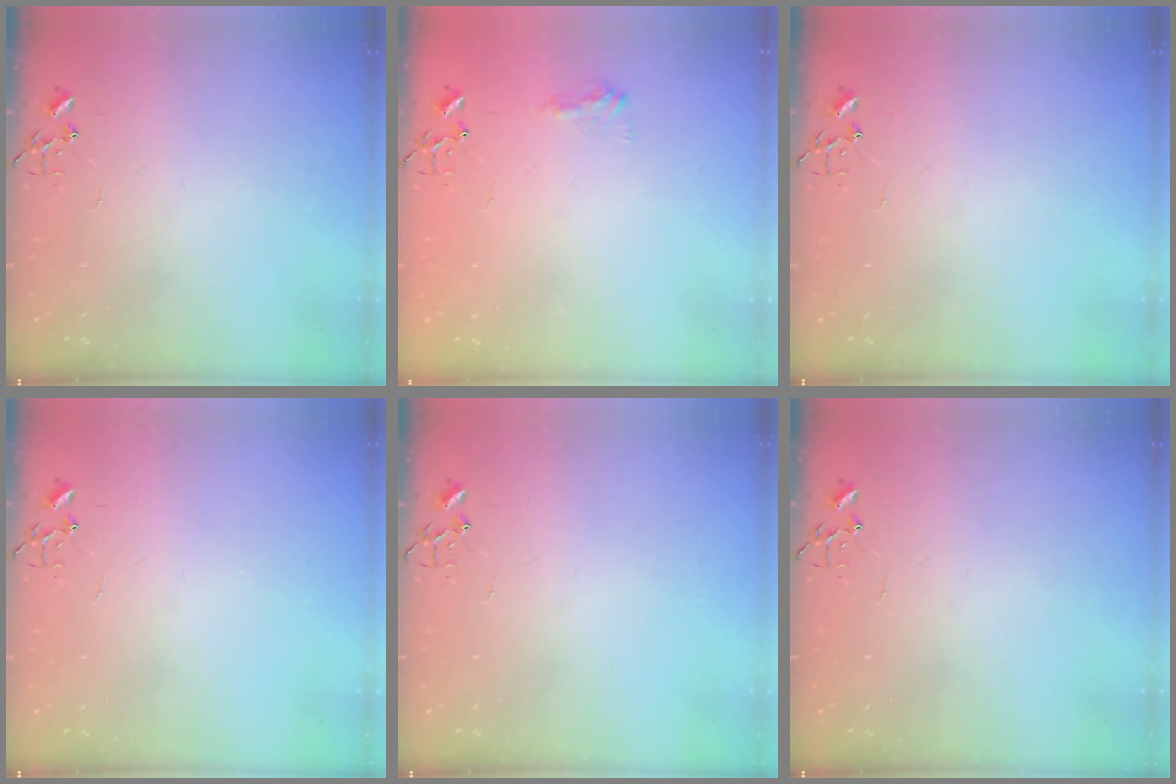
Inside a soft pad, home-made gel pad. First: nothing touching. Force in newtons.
{"total": 7.9, "press": 7.9, "slide": 0.6}
{"total": 0.0}
{"total": 0.0}
{"total": 0.0}
{"total": 0.0}